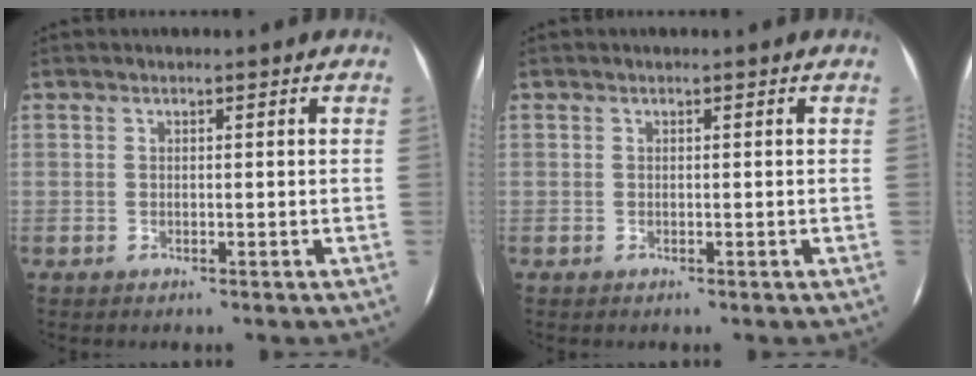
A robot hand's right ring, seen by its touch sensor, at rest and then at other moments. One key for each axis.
{"total": 0.0}